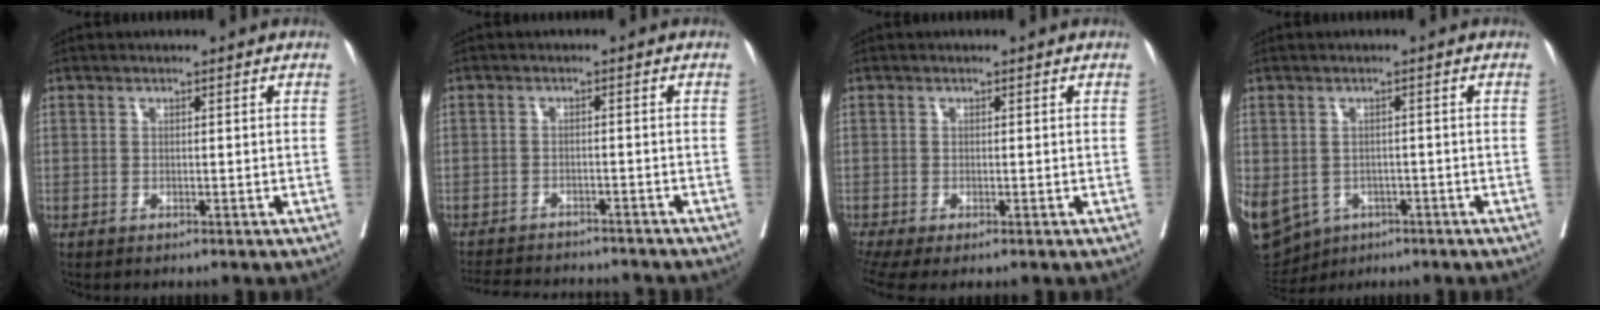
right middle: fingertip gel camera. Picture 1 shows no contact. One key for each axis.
{"total": 11.8, "fx": -11.0, "fy": 2.2, "fz": 3.5, "tx": -0.065, "ty": 0.000, "tz": -0.148}
{"total": 4.2, "fx": -2.5, "fy": 1.5, "fz": 3.0, "tx": -0.069, "ty": -0.011, "tz": -0.047}
{"total": 26.1, "fx": -10.1, "fy": 21.4, "fz": 11.1, "tx": -0.398, "ty": -0.018, "tz": -0.138}